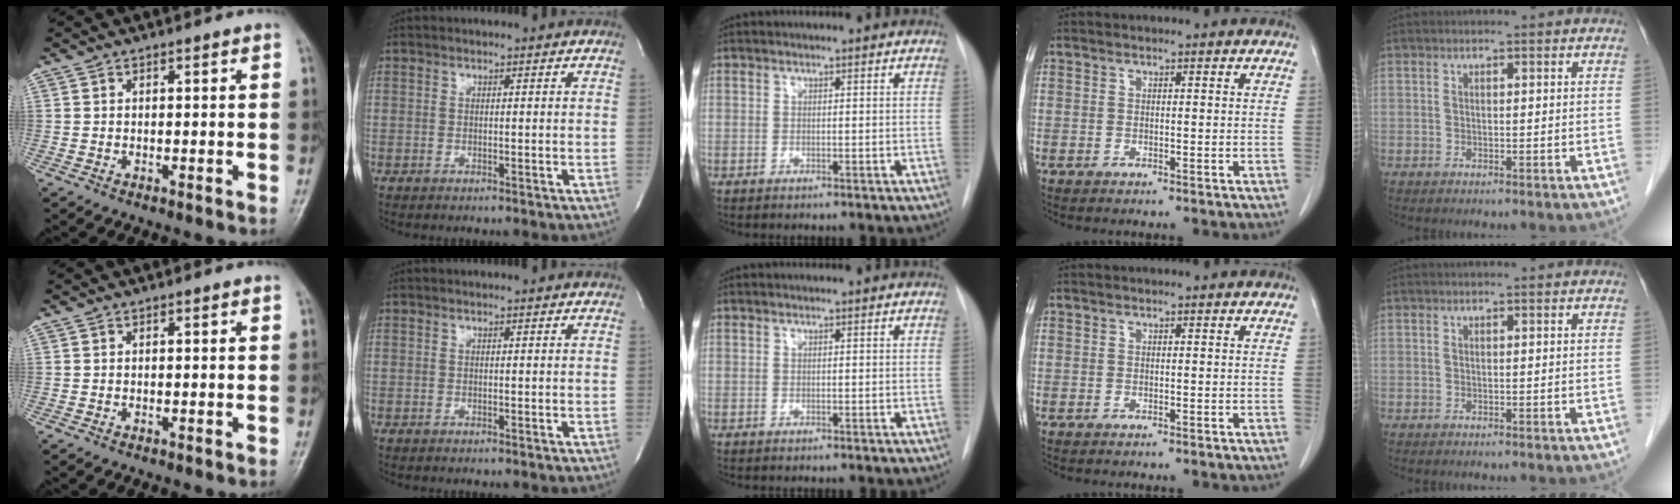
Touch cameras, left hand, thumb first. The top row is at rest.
{}